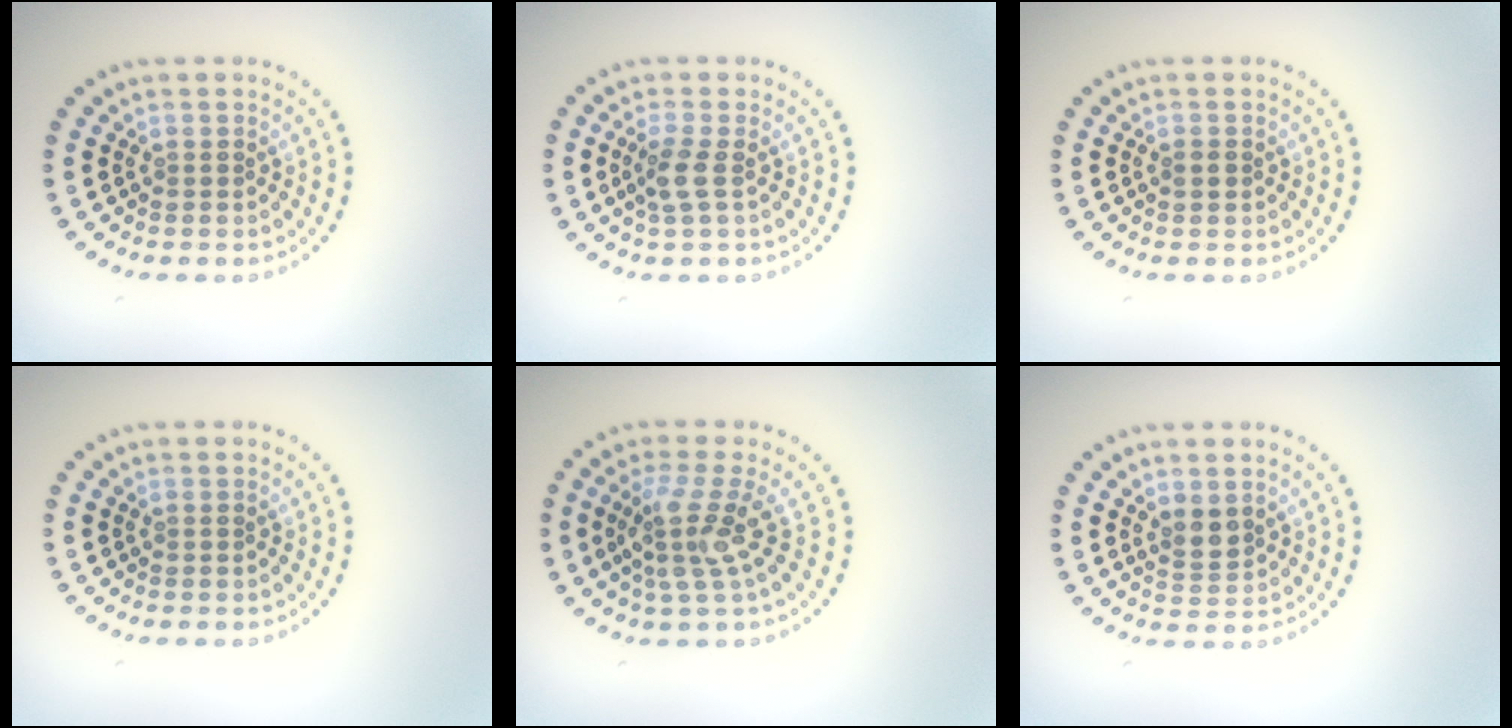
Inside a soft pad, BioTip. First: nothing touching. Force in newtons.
{"total": 2.0, "press": 1.8, "slide": 1.0}
{"total": 1.0, "press": 0.9, "slide": 0.2}
{"total": 0.0}
{"total": 3.5, "press": 2.6, "slide": 2.3}
{"total": 2.0, "press": 1.7, "slide": 1.0}